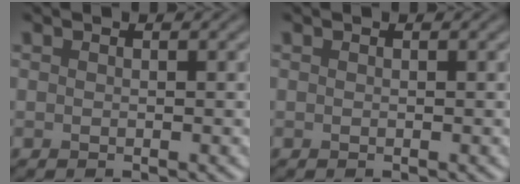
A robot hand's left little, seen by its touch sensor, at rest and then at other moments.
{"total": 0.0}